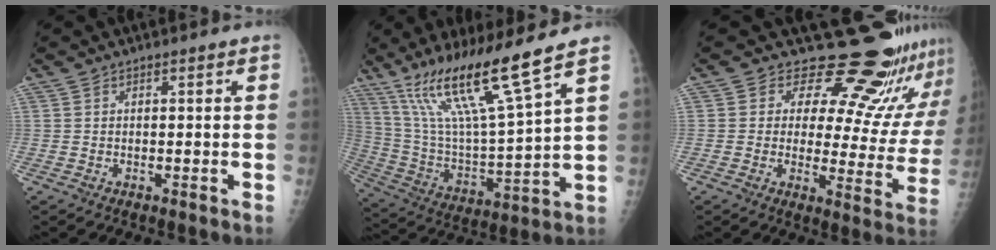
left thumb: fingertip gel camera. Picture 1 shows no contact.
{"total": 19.0, "force": [12.7, 0.6, 14.1], "torque": [-0.249, -0.061, 0.240]}
{"total": 20.1, "force": [17.6, 6.9, 6.7], "torque": [-0.033, -0.143, 0.198]}